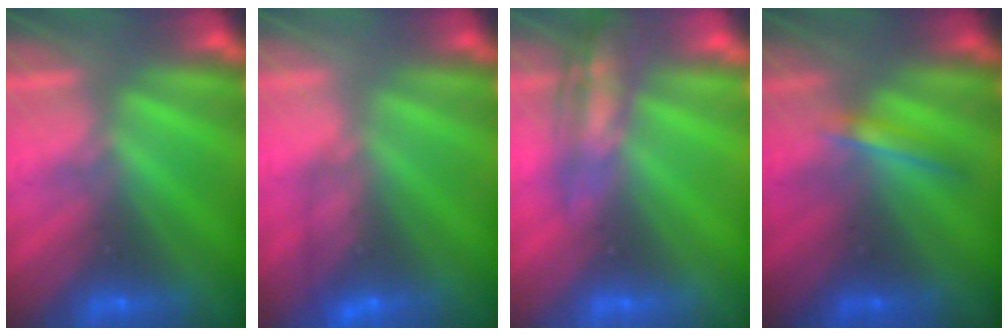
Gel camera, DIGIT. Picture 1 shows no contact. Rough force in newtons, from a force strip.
{"total": 4.6}
{"total": 2.6}
{"total": 1.6}